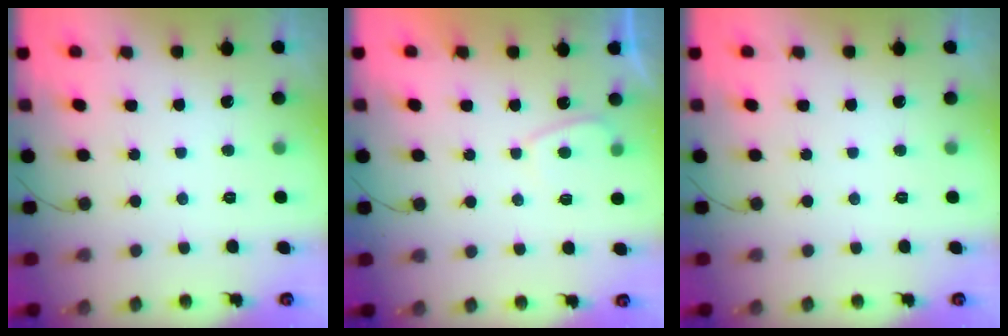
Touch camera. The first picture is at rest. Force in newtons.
{"total": 2.0, "press": 2.0, "slide": 0.6}
{"total": 0.0}